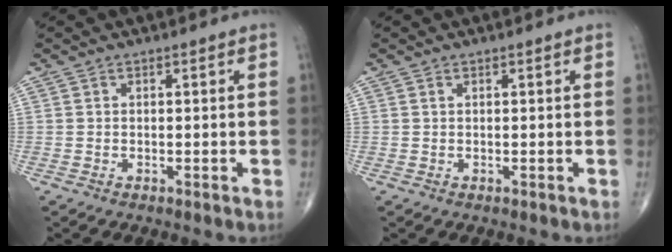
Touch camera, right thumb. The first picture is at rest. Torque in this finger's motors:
{"motor_torque": [0.01, 0.01, 0.10, 0.41, -0.01]}